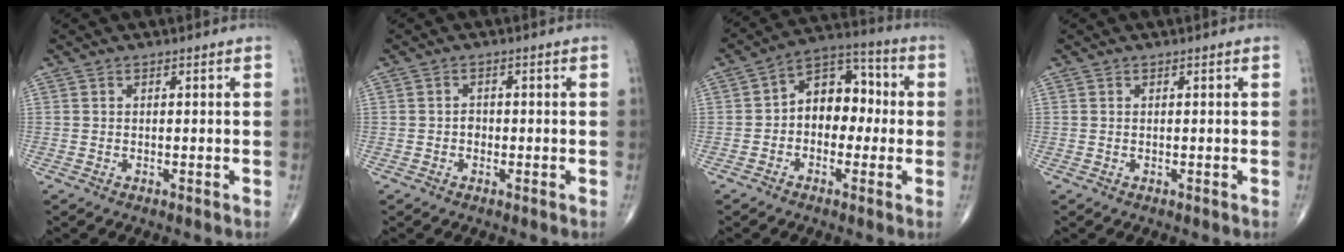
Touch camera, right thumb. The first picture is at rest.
{"total": 1.2, "force": [-0.4, 1.0, 0.6], "torque": [0.001, 0.006, -0.009]}
{"total": 10.7, "force": [-0.3, 7.6, 7.6], "torque": [-0.073, 0.043, -0.022]}
{"total": 0.0}